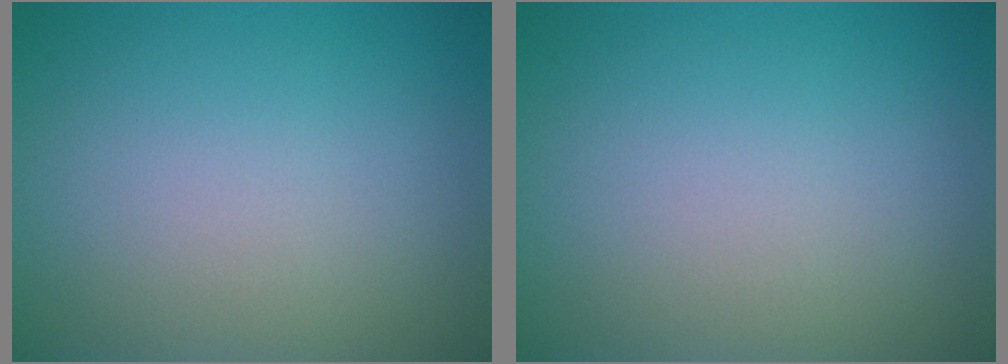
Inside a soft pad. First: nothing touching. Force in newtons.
{"total": 0.0}